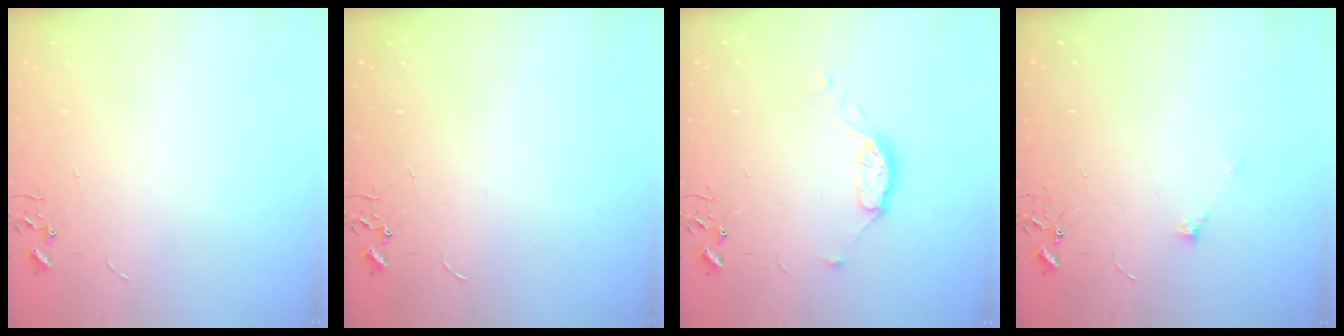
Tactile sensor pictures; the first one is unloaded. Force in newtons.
{"total": 0.0}
{"total": 8.8, "press": 8.8, "slide": 0.5}
{"total": 5.4, "press": 5.3, "slide": 1.0}